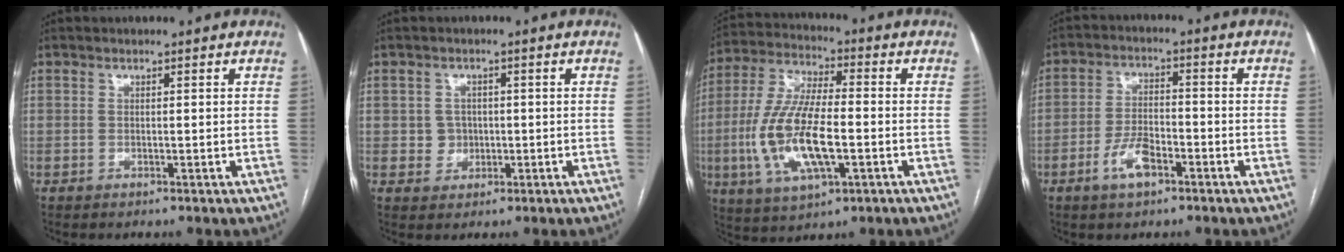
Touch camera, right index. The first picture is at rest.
{"total": 2.7, "force": [-0.2, 2.6, 0.4], "torque": [0.002, 0.006, -0.001]}
{"total": 14.8, "force": [-3.3, 4.5, 13.7], "torque": [-0.297, -0.005, -0.059]}
{"total": 6.0, "force": [-3.2, 2.4, 4.4], "torque": [-0.091, 0.006, -0.059]}